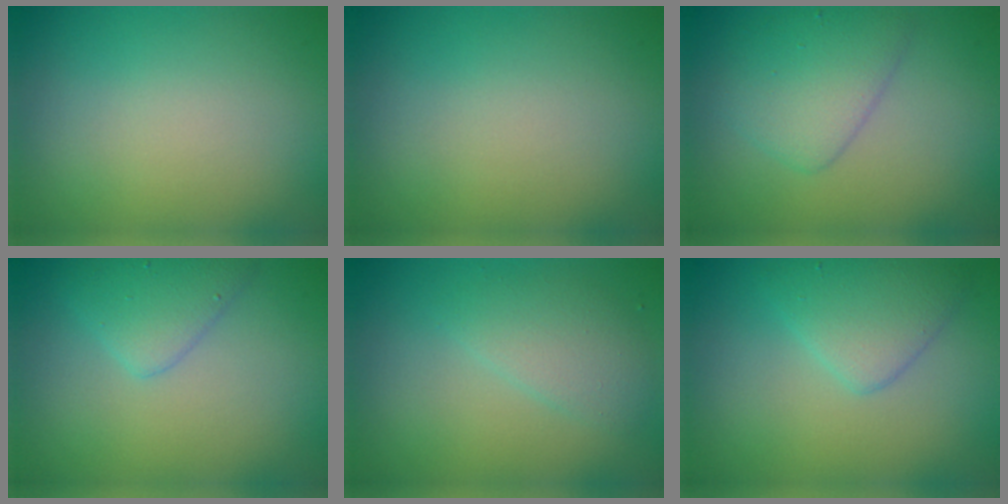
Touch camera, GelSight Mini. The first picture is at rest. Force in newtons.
{"total": 0.0}
{"total": 3.7, "press": 3.7, "slide": 0.2}
{"total": 2.8, "press": 2.8, "slide": 0.1}
{"total": 2.5, "press": 2.5, "slide": 0.1}
{"total": 3.3, "press": 3.3, "slide": 0.2}